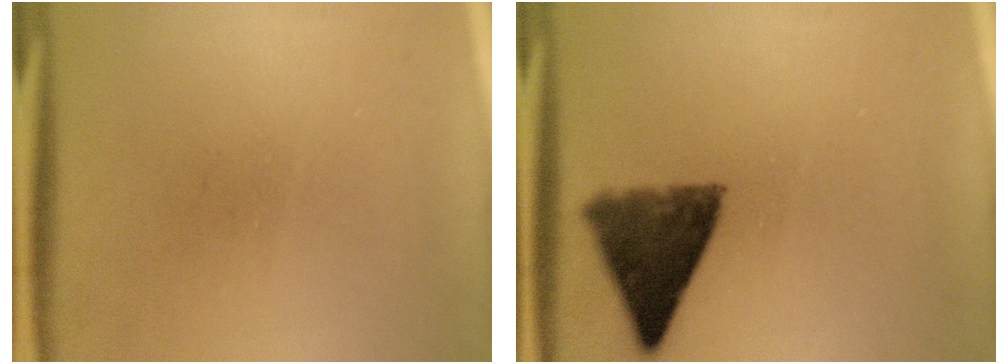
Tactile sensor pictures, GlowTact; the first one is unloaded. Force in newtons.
{"total": 9.5}